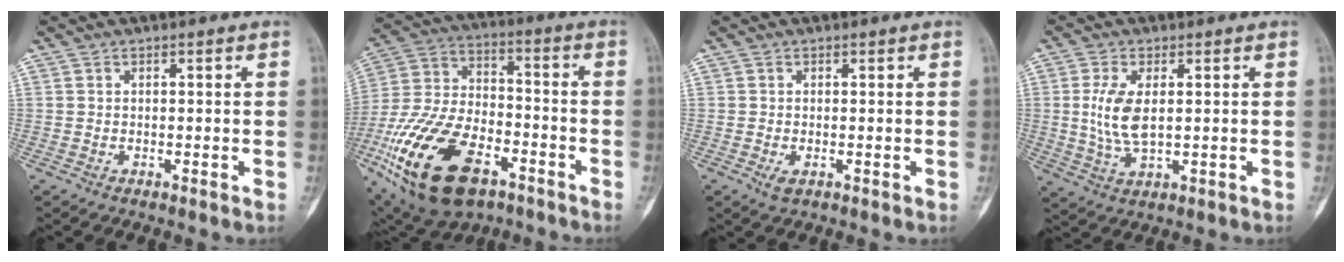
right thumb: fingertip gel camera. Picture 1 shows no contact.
{"total": 24.7, "force": [-11.3, 13.4, 17.3], "torque": [-0.362, 0.036, -0.196]}
{"total": 1.6, "force": [-0.4, 1.0, 1.2], "torque": [-0.021, -0.005, -0.007]}
{"total": 7.7, "force": [0.8, 3.8, 6.6], "torque": [-0.136, -0.008, 0.020]}